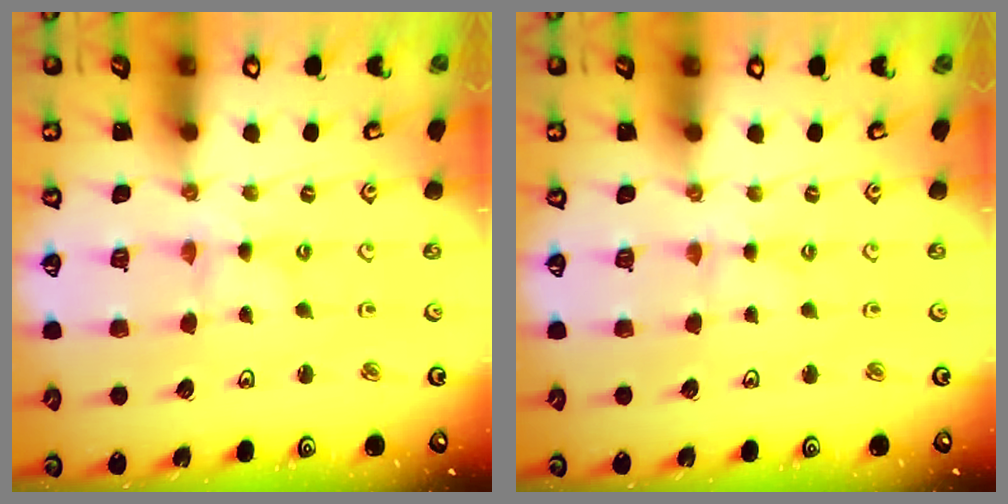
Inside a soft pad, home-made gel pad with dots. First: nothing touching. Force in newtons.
{"total": 2.2, "press": 2.2, "slide": 0.3}